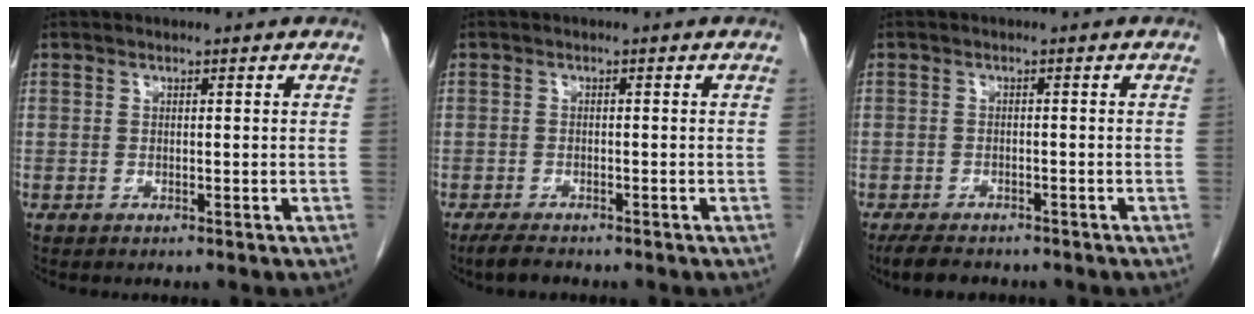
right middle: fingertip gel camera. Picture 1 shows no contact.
{"total": 2.8, "force": [-2.3, 0.7, 1.4], "torque": [-0.032, -0.007, -0.037]}
{"total": 5.3, "force": [-4.4, 2.0, 2.3], "torque": [-0.038, -0.008, -0.064]}